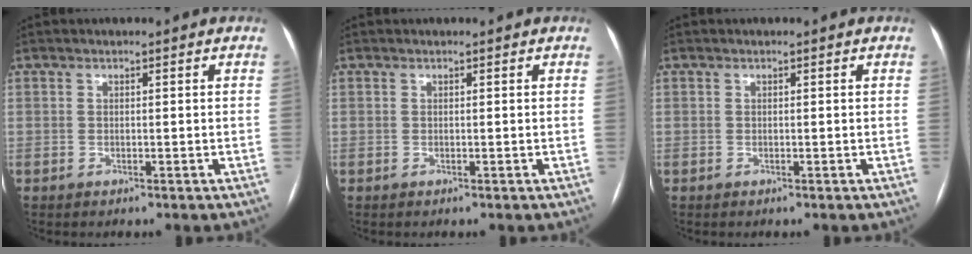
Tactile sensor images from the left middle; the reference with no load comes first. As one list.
[{"total": 0.0}, {"total": 0.0}]